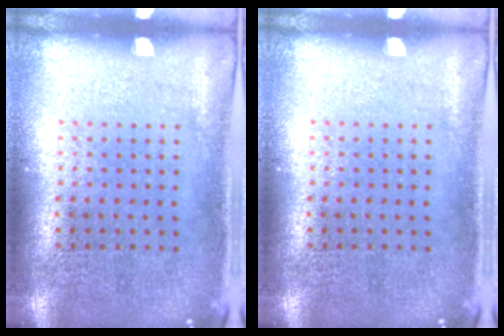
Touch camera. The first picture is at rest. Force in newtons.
{"total": 0.0}